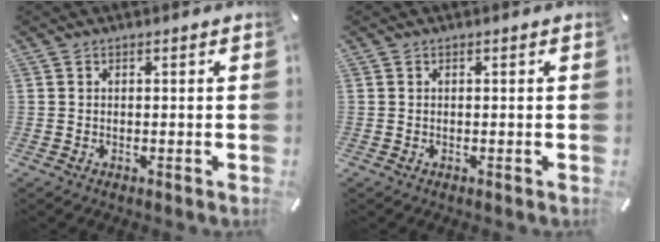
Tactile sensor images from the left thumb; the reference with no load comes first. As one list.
[{"total": 0.0}]